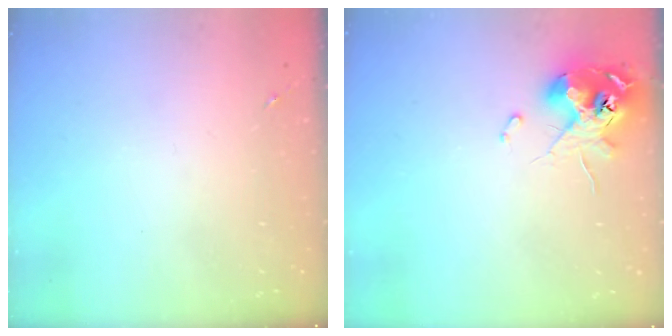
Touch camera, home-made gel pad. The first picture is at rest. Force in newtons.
{"total": 11.9, "press": 11.8, "slide": 1.2}